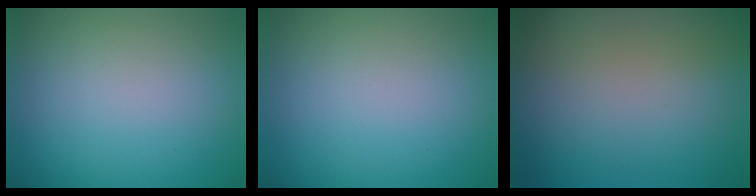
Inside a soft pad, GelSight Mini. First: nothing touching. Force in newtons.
{"total": 0.0}
{"total": 0.0}